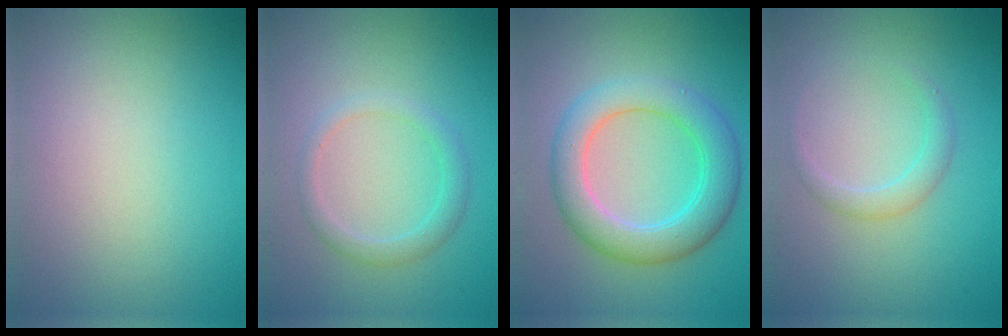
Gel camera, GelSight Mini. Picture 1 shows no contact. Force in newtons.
{"total": 1.9, "press": 1.9, "slide": 0.0}
{"total": 5.6, "press": 5.6, "slide": 0.2}
{"total": 1.5, "press": 1.5, "slide": 0.1}